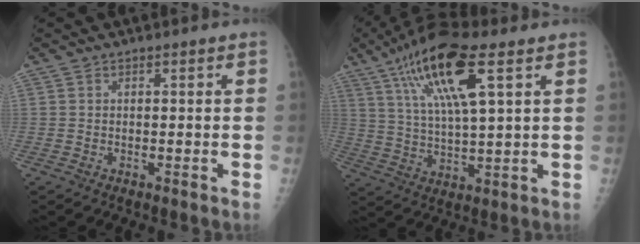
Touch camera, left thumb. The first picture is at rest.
{"total": 16.0, "force": [7.4, 4.1, 13.5], "torque": [-0.256, -0.012, 0.136]}